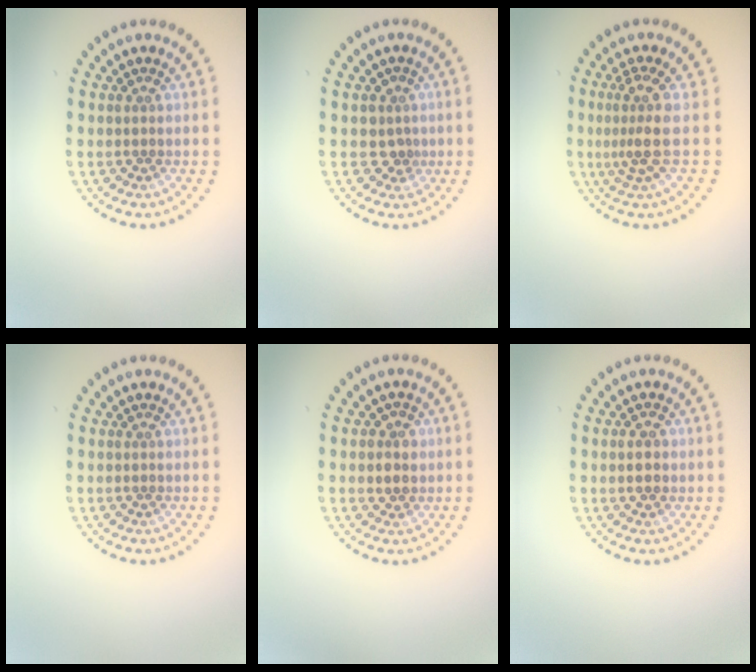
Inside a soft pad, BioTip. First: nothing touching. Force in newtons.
{"total": 1.4, "press": 1.0, "slide": 0.9}
{"total": 3.1, "press": 2.2, "slide": 2.1}
{"total": 0.0}
{"total": 1.5, "press": 1.5, "slide": 0.5}
{"total": 2.2, "press": 2.2, "slide": 0.1}